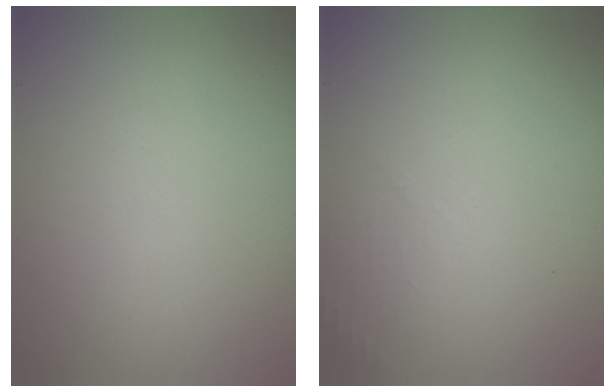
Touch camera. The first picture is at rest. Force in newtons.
{"total": 1.1, "press": 1.1, "slide": 0.3}